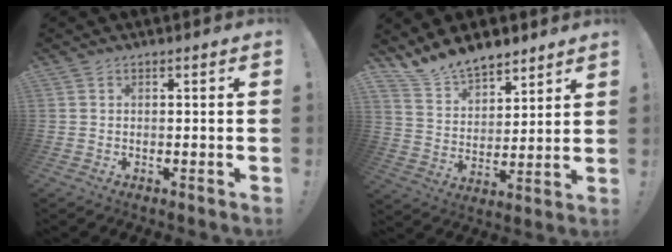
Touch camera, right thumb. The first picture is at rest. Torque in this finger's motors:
{"motor_torque": [0.43, 1.73, 0.54, 0.54, 0.03]}